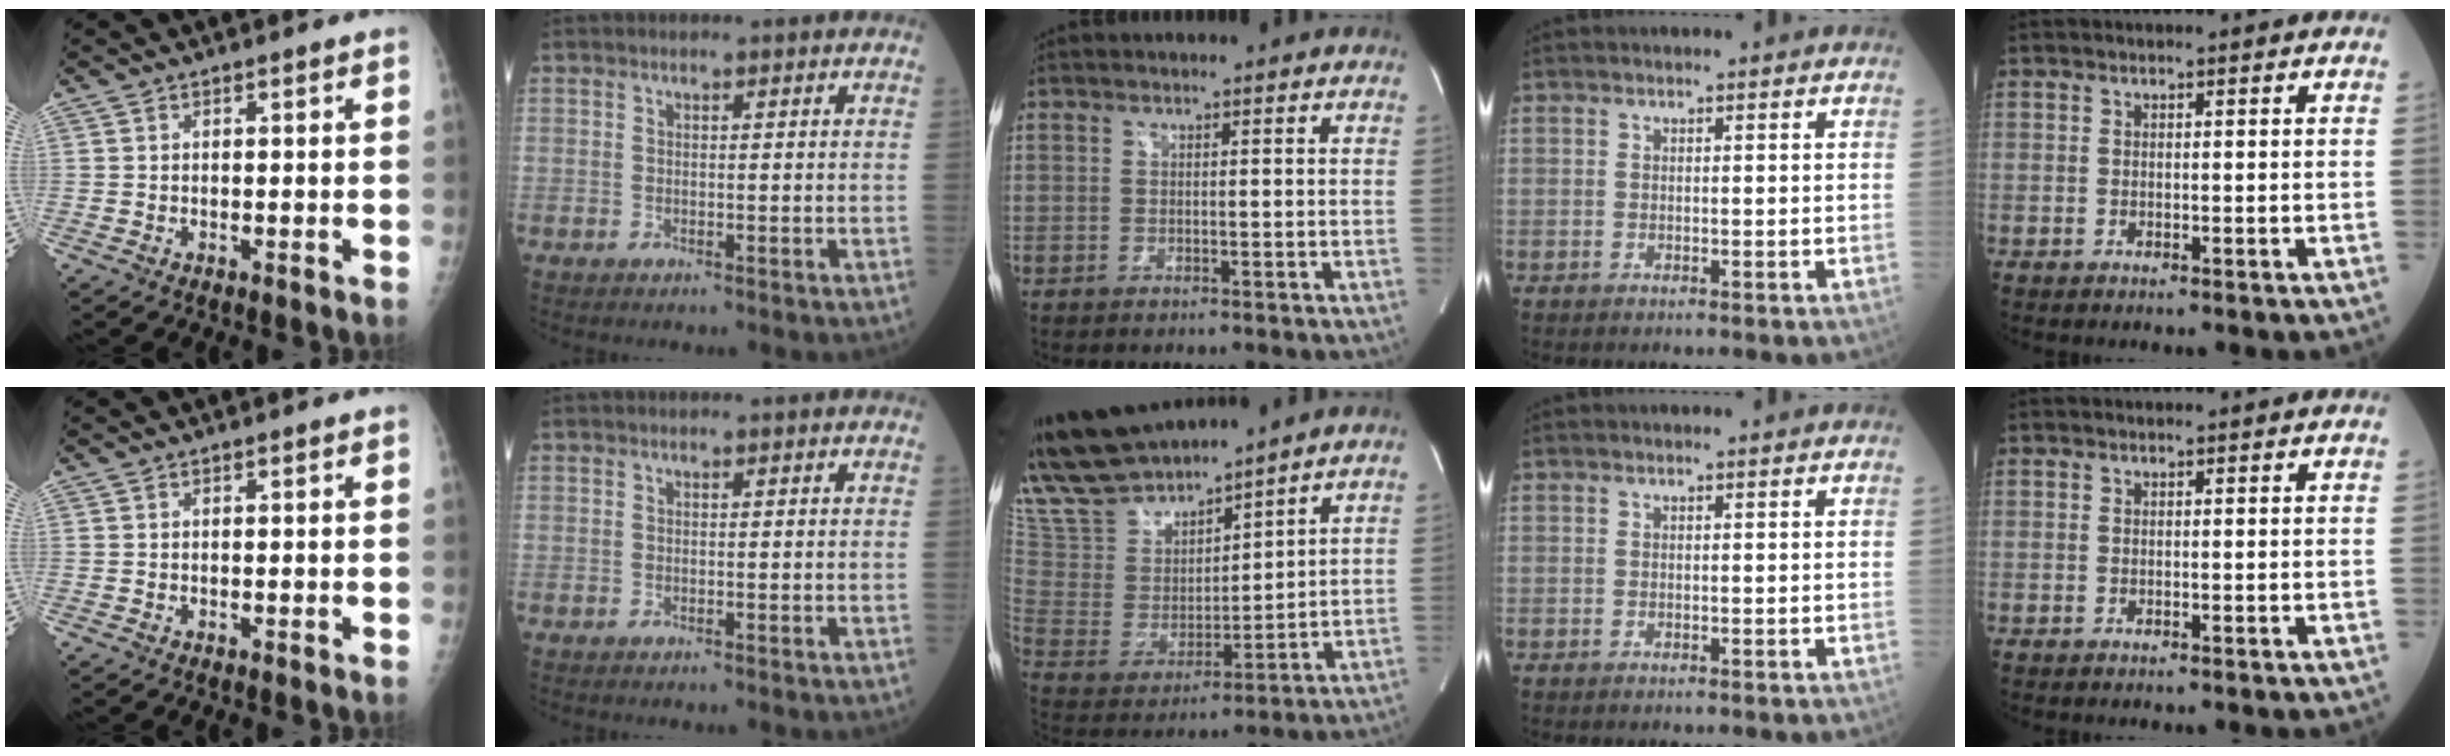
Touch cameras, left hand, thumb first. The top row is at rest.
{"middle": {"total": 17.2, "force": [15.4, 3.7, 6.6], "torque": [-0.128, 0.002, 0.302]}}